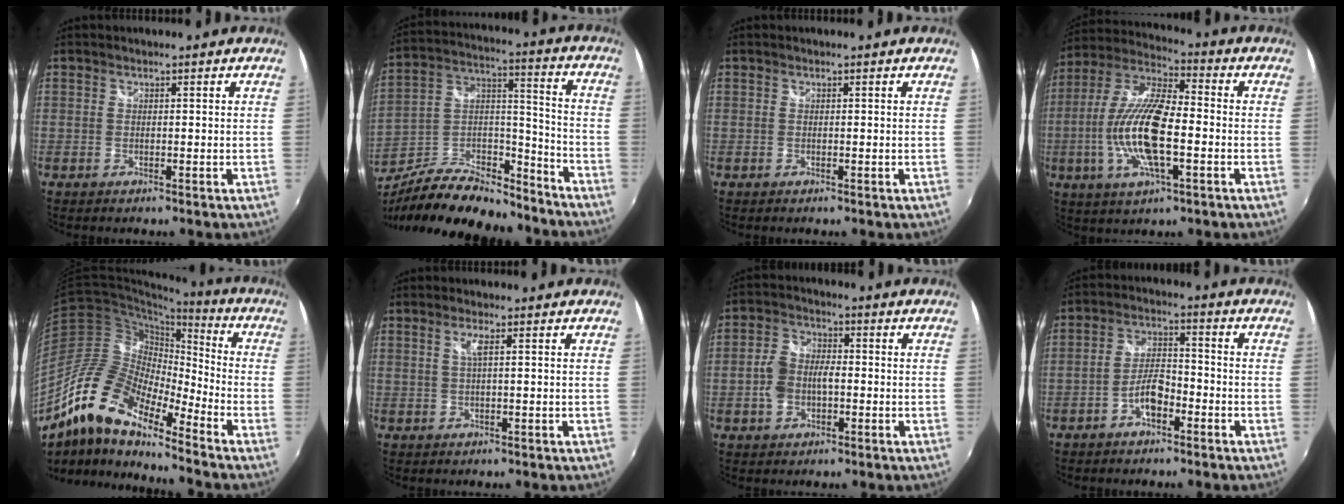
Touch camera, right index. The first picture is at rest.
{"total": 21.6, "force": [-15.9, 8.5, 11.8], "torque": [-0.230, 0.018, -0.251]}
{"total": 0.0}
{"total": 16.1, "force": [-3.2, 5.0, 14.9], "torque": [-0.298, -0.004, -0.065]}
{"total": 16.3, "force": [-12.1, 4.9, 9.8], "torque": [-0.174, -0.002, -0.244]}
{"total": 1.7, "force": [0.4, -0.3, 1.6], "torque": [-0.031, -0.001, 0.007]}
{"total": 6.6, "force": [-1.3, 4.4, 4.7], "torque": [-0.099, 0.013, -0.019]}
{"total": 5.6, "force": [-3.1, 2.3, 4.1], "torque": [-0.086, 0.013, -0.054]}